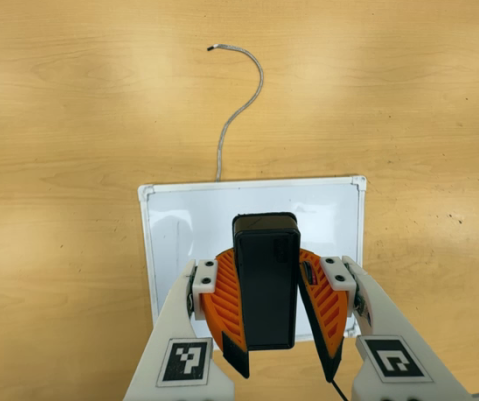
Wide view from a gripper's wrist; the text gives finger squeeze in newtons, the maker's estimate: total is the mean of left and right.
{"total": 9.5, "left": 9.4, "right": 9.7}